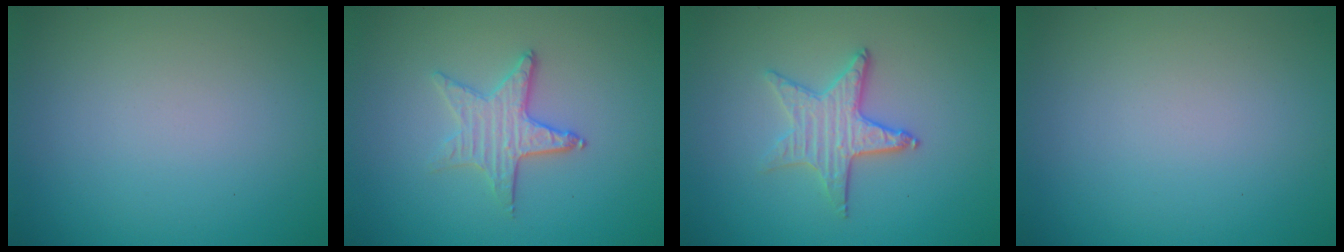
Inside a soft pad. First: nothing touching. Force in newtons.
{"total": 2.8, "press": 2.5, "slide": 1.3}
{"total": 3.2, "press": 2.8, "slide": 1.5}
{"total": 0.0}